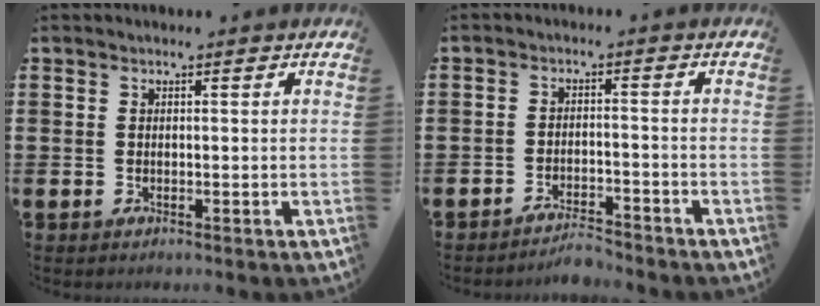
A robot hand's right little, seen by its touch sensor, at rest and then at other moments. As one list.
[{"total": 2.7, "force": [-2.7, 0.1, 0.4], "torque": [-0.012, 0.007, -0.056]}]